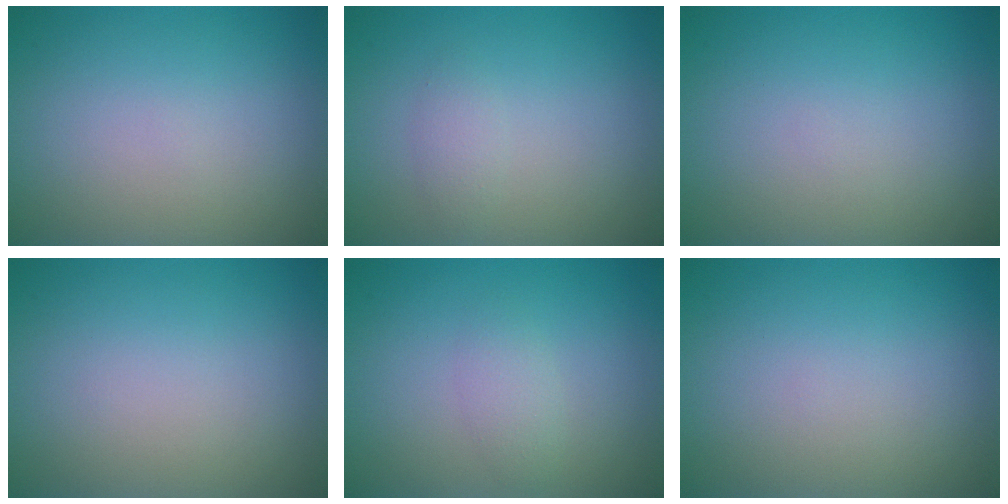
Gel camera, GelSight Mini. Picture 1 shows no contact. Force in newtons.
{"total": 1.1, "press": 1.1, "slide": 0.1}
{"total": 0.0}
{"total": 0.0}
{"total": 1.4, "press": 1.4, "slide": 0.1}
{"total": 0.0}